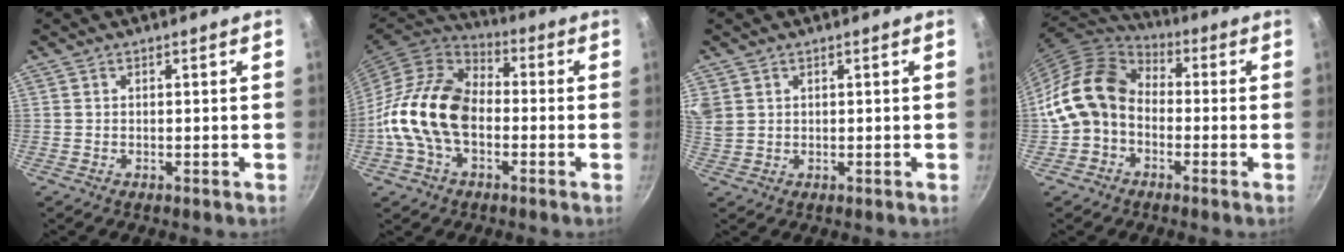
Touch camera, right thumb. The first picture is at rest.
{"total": 17.3, "force": [-2.5, 11.6, 12.6], "torque": [-0.203, 0.034, -0.063]}
{"total": 5.9, "force": [2.5, 4.5, 2.9], "torque": [-0.058, 0.007, 0.057]}
{"total": 13.3, "force": [-2.1, 10.4, 7.9], "torque": [-0.116, 0.044, -0.058]}